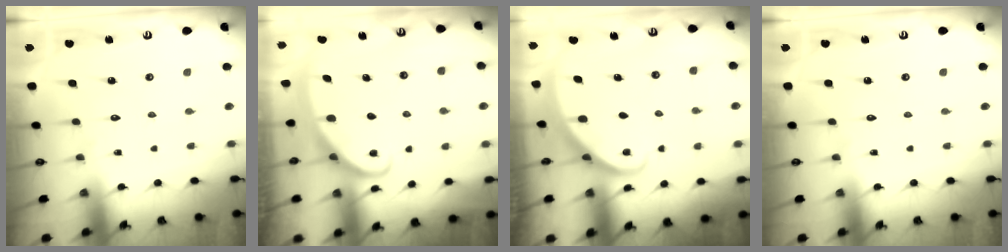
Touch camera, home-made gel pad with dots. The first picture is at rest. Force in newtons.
{"total": 3.0, "press": 2.9, "slide": 0.4}
{"total": 2.3, "press": 2.3, "slide": 0.2}
{"total": 0.0}